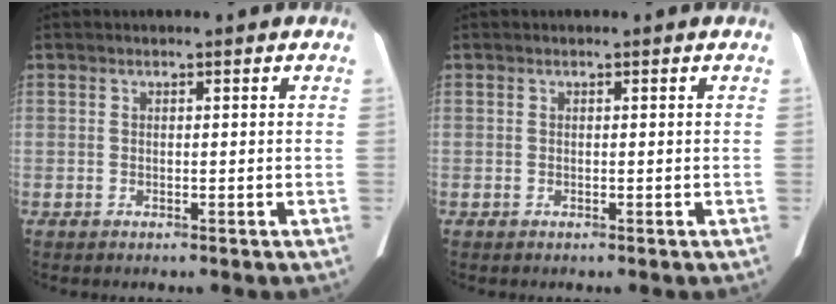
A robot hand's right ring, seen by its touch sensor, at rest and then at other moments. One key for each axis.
{"total": 0.0}